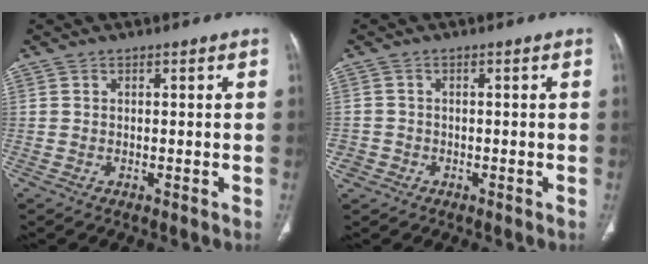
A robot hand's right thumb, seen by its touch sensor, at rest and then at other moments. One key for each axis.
{"total": 2.3, "fx": -0.9, "fy": 2.2, "fz": 0.1, "tx": 0.010, "ty": 0.011, "tz": -0.019}